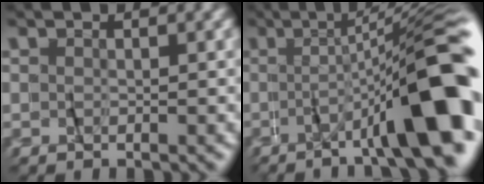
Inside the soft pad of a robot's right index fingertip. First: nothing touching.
{"total": 10.2, "force": [-4.5, -0.2, 9.2], "torque": [-0.117, -0.001, -0.064]}